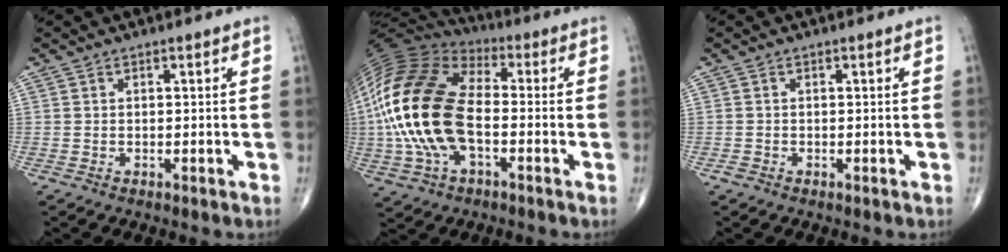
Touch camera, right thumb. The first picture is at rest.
{"total": 22.9, "force": [-2.3, 12.7, 18.9], "torque": [-0.406, 0.018, -0.046]}
{"total": 0.6, "force": [-0.4, 0.5, 0.2], "torque": [0.000, 0.002, -0.009]}